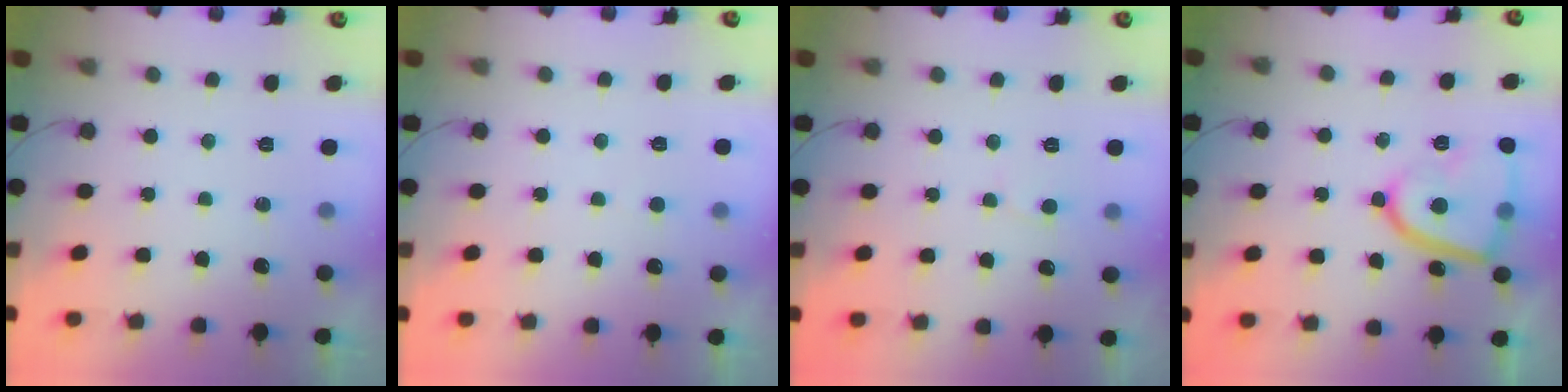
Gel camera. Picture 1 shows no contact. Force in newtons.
{"total": 1.7, "press": 1.7, "slide": 0.1}
{"total": 5.1, "press": 5.1, "slide": 0.5}
{"total": 14.8, "press": 14.7, "slide": 1.7}